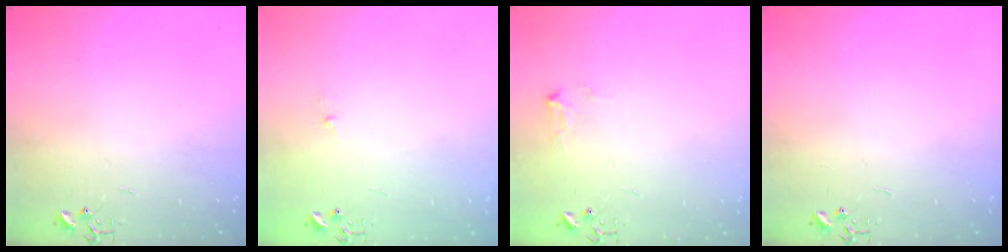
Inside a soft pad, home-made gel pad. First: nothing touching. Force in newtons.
{"total": 2.6, "press": 2.5, "slide": 0.4}
{"total": 6.8, "press": 6.8, "slide": 0.8}
{"total": 0.0}